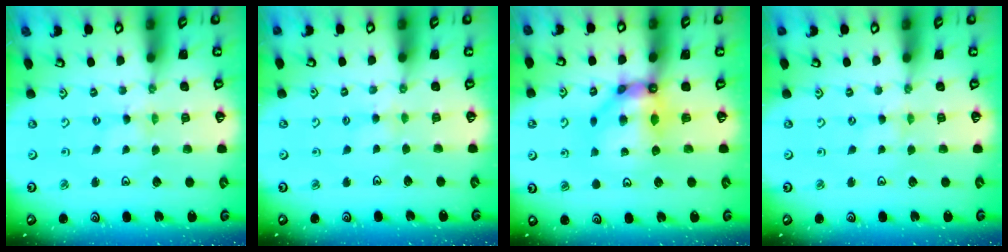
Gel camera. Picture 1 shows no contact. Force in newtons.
{"total": 2.5, "press": 2.5, "slide": 0.3}
{"total": 9.0, "press": 8.9, "slide": 1.0}
{"total": 0.5, "press": 0.5, "slide": 0.2}